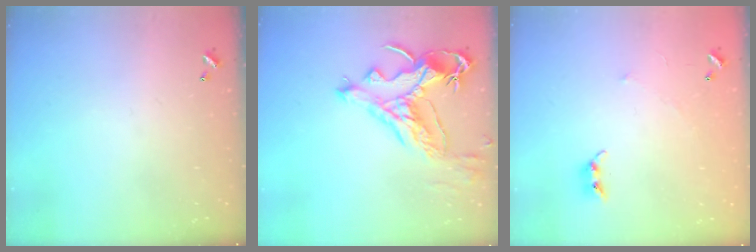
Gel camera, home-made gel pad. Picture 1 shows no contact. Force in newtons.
{"total": 5.8, "press": 5.5, "slide": 1.6}
{"total": 5.4, "press": 5.4, "slide": 0.7}